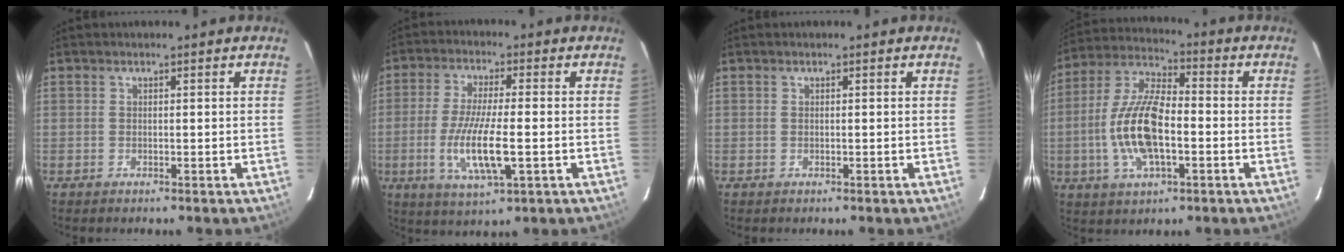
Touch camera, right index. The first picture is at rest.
{"total": 11.0, "force": [-2.7, 2.2, 10.4], "torque": [-0.208, -0.018, -0.050]}
{"total": 0.0}
{"total": 14.3, "force": [-2.9, 5.9, 12.7], "torque": [-0.267, 0.004, -0.057]}